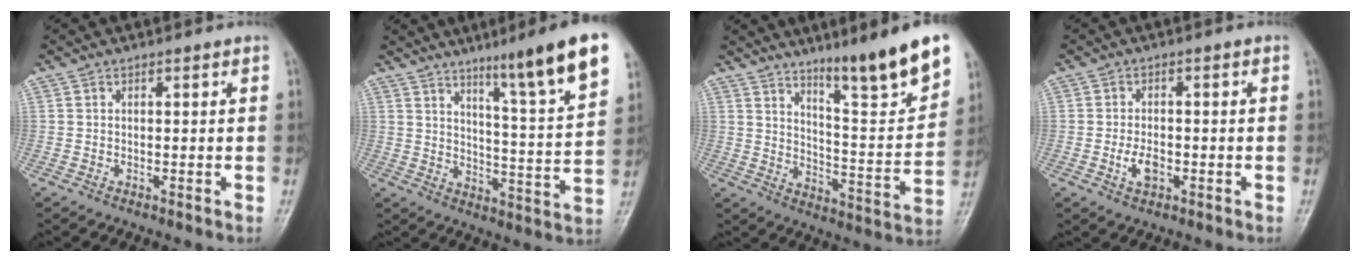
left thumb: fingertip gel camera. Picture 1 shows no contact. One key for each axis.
{"total": 16.3, "fx": 10.1, "fy": 0.9, "fz": 12.8, "tx": -0.170, "ty": -0.052, "tz": 0.149}
{"total": 17.1, "fx": 11.8, "fy": 1.9, "fz": 12.2, "tx": -0.154, "ty": -0.074, "tz": 0.188}
{"total": 3.7, "fx": -1.3, "fy": 2.1, "fz": 2.8, "tx": -0.051, "ty": 0.005, "tz": -0.023}